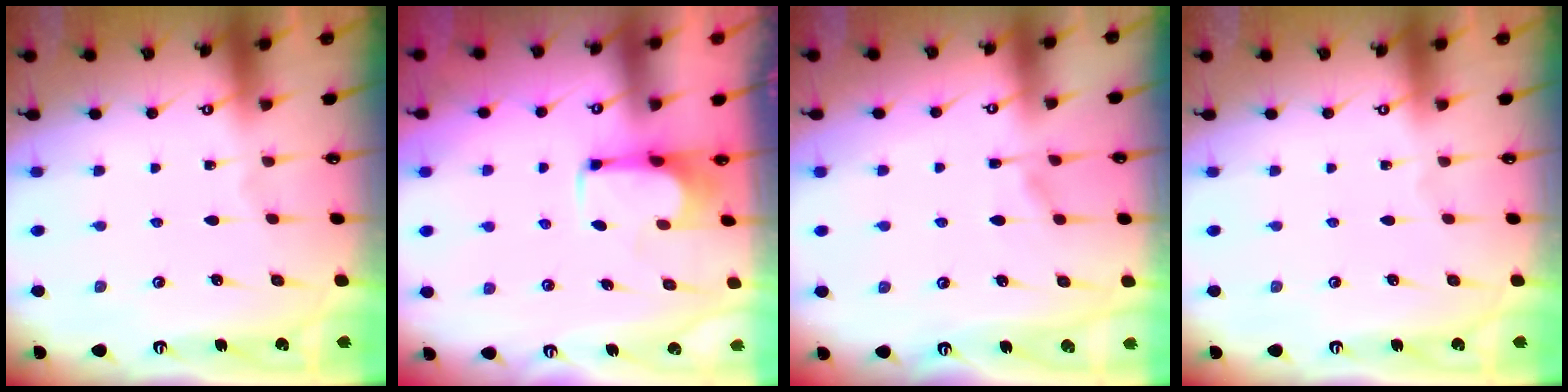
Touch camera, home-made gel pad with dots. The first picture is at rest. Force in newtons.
{"total": 3.6, "press": 3.5, "slide": 0.7}
{"total": 6.1, "press": 6.0, "slide": 0.8}
{"total": 0.0}